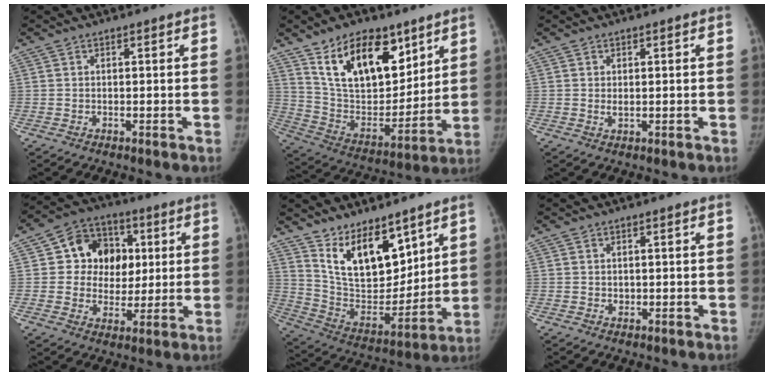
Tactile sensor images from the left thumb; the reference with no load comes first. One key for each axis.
{"total": 20.8, "fx": 11.8, "fy": 11.3, "fz": 12.9, "tx": -0.163, "ty": -0.058, "tz": 0.218}
{"total": 1.1, "fx": 0.2, "fy": 0.7, "fz": 0.9, "tx": -0.010, "ty": -0.003, "tz": 0.004}
{"total": 13.4, "fx": 2.8, "fy": 11.4, "fz": 6.4, "tx": -0.042, "ty": 0.003, "tz": 0.044}
{"total": 16.8, "fx": 10.4, "fy": 8.3, "fz": 10.3, "tx": -0.121, "ty": -0.073, "tz": 0.209}
{"total": 1.1, "fx": 0.1, "fy": 1.0, "fz": 0.5, "tx": -0.002, "ty": 0.000, "tz": 0.004}